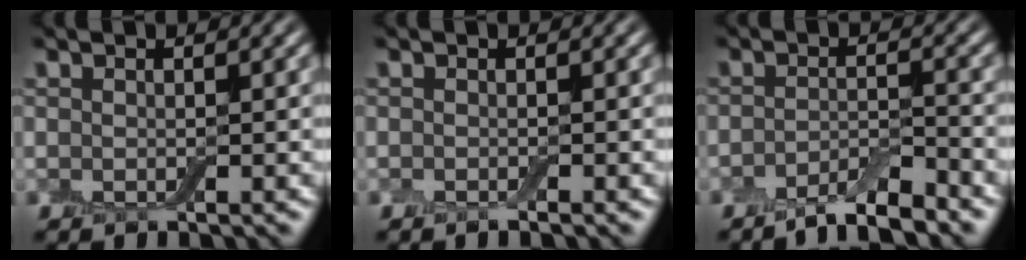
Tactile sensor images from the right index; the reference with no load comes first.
{"total": 0.5, "force": [-0.3, 0.0, 0.4], "torque": [-0.005, -0.001, -0.006]}
{"total": 3.8, "force": [-2.9, 0.6, 2.2], "torque": [-0.036, 0.002, -0.056]}